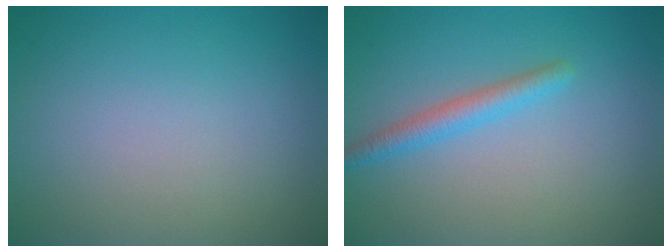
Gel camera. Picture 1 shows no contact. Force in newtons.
{"total": 2.2, "press": 2.2, "slide": 0.1}